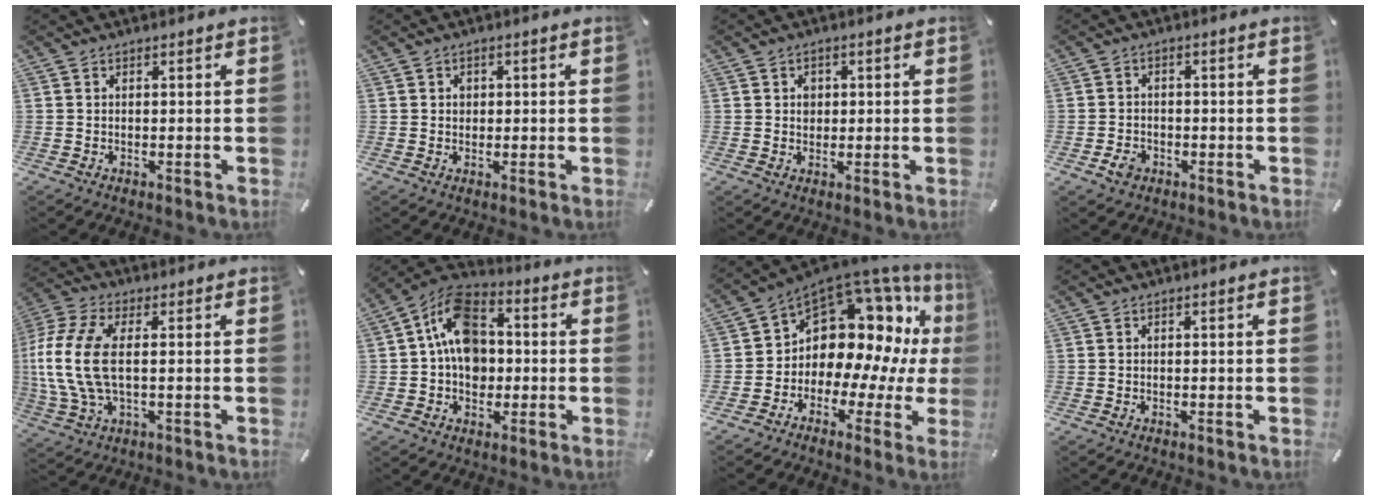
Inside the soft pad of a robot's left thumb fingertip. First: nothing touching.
{"total": 1.5, "force": [0.1, 1.4, 0.5], "torque": [-0.004, 0.002, -0.002]}
{"total": 2.4, "force": [0.2, 2.2, 1.0], "torque": [0.002, -0.003, -0.004]}
{"total": 3.7, "force": [-1.7, 2.8, 1.6], "torque": [-0.032, 0.005, -0.032]}
{"total": 14.0, "force": [0.7, 6.8, 12.2], "torque": [-0.268, -0.011, 0.013]}
{"total": 12.9, "force": [-0.1, 10.1, 8.1], "torque": [-0.161, 0.015, -0.003]}
{"total": 14.3, "force": [4.9, 10.3, 8.6], "torque": [-0.147, -0.070, 0.087]}
{"total": 0.0}